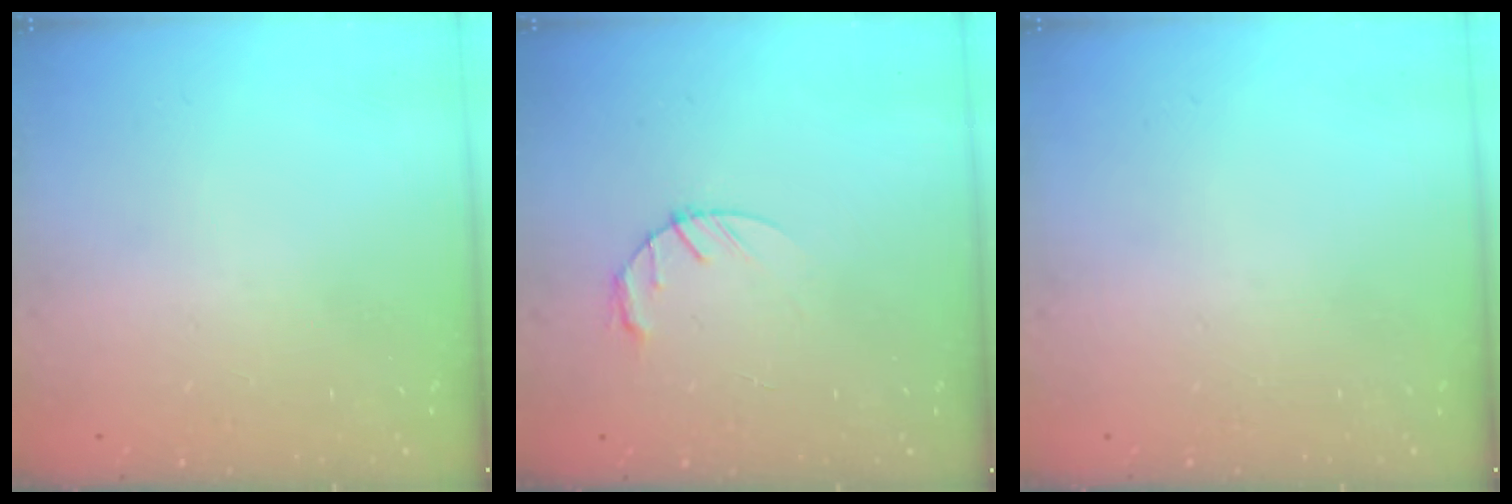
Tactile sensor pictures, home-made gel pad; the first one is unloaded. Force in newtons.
{"total": 3.0, "press": 3.0, "slide": 0.5}
{"total": 0.0}